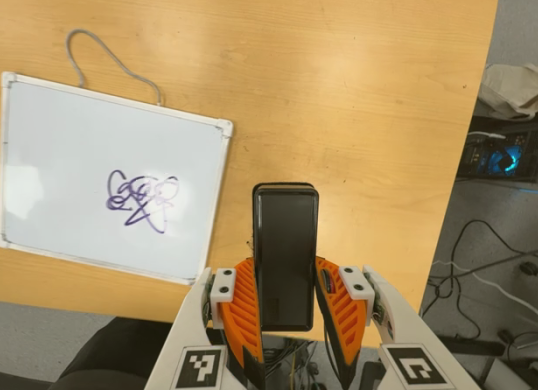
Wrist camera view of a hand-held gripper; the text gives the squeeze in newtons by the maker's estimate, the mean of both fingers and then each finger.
{"total": 4.0, "left": 2.5, "right": 5.6}